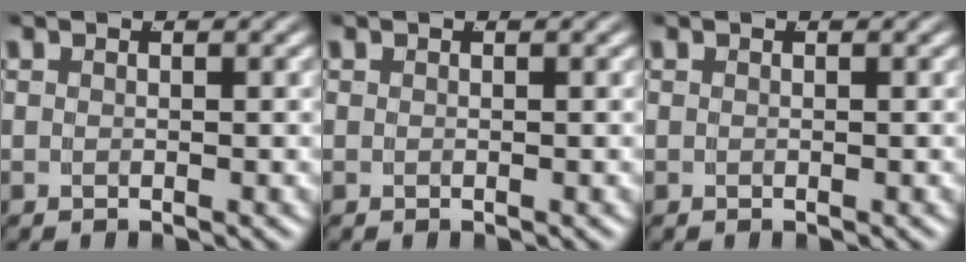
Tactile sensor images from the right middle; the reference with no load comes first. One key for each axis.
{"total": 0.0}
{"total": 0.0}